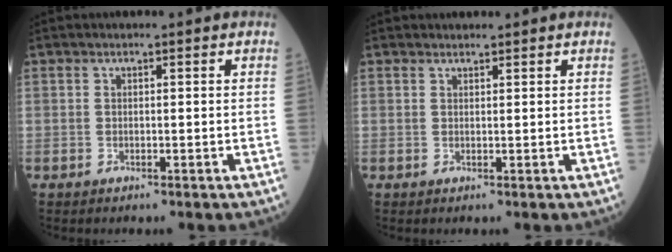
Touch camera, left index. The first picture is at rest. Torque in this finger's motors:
{"motor_torque": [0.10, -0.25, -0.29, -0.02]}